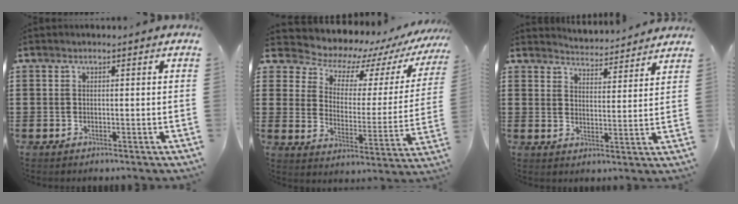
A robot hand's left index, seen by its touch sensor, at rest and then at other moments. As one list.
[{"total": 5.2, "force": [4.2, 2.8, 1.3], "torque": [-0.050, -0.036, 0.066]}, {"total": 3.8, "force": [3.8, -0.2, -0.2], "torque": [-0.013, -0.027, 0.066]}]